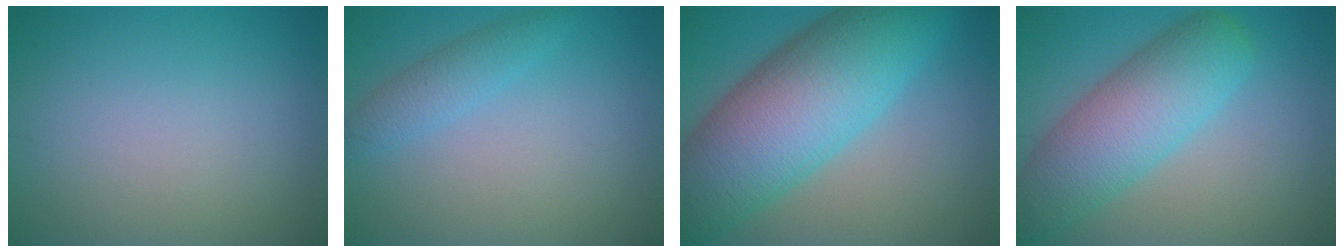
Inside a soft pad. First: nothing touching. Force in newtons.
{"total": 2.2, "press": 2.2, "slide": 0.0}
{"total": 12.9, "press": 12.9, "slide": 0.1}
{"total": 7.7, "press": 7.7, "slide": 0.3}